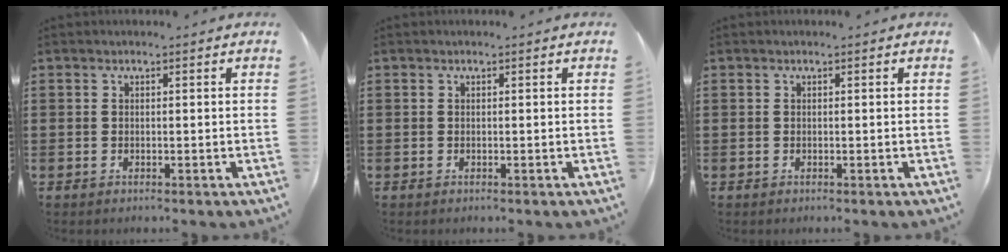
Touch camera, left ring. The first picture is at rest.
{"total": 0.0}
{"total": 0.0}